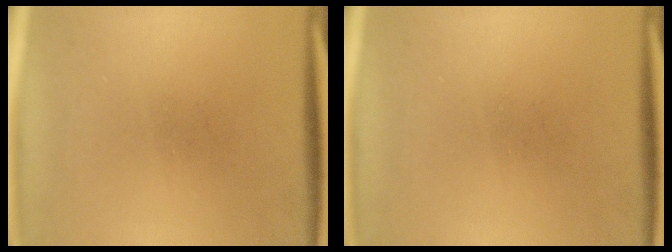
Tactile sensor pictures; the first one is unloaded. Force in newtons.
{"total": 0.0}